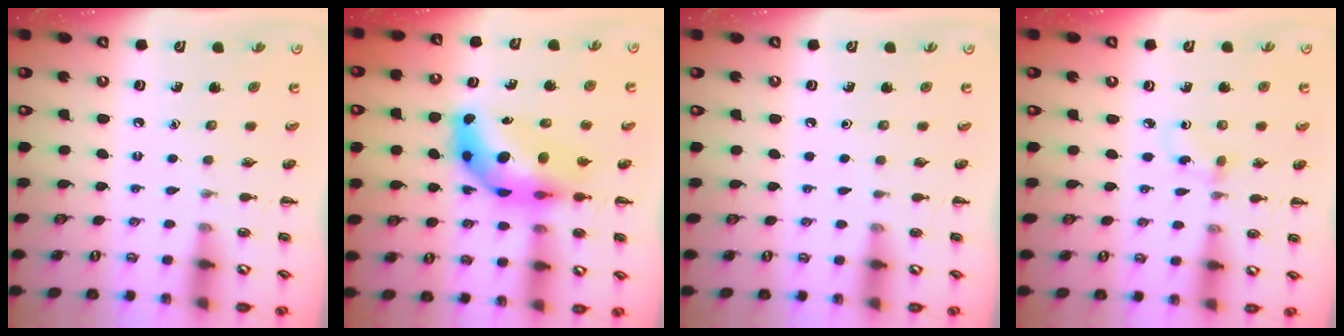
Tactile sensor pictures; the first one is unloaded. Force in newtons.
{"total": 11.8, "press": 11.2, "slide": 3.8}
{"total": 0.0}
{"total": 2.3, "press": 2.0, "slide": 1.1}